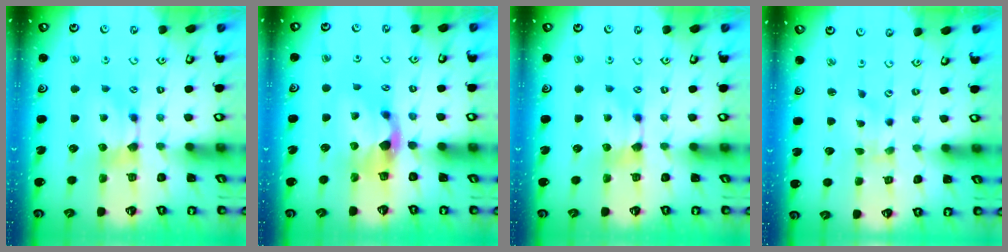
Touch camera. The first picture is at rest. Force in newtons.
{"total": 2.9, "press": 2.5, "slide": 1.5}
{"total": 0.0}
{"total": 4.0, "press": 3.9, "slide": 0.7}